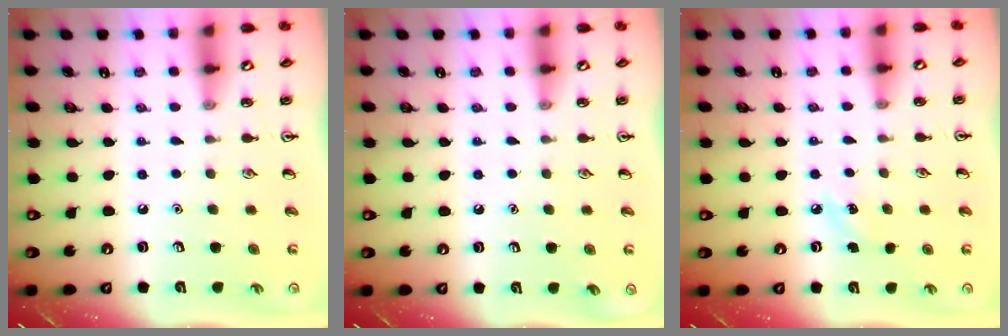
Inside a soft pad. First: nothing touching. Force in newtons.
{"total": 0.0}
{"total": 5.0, "press": 4.7, "slide": 1.5}